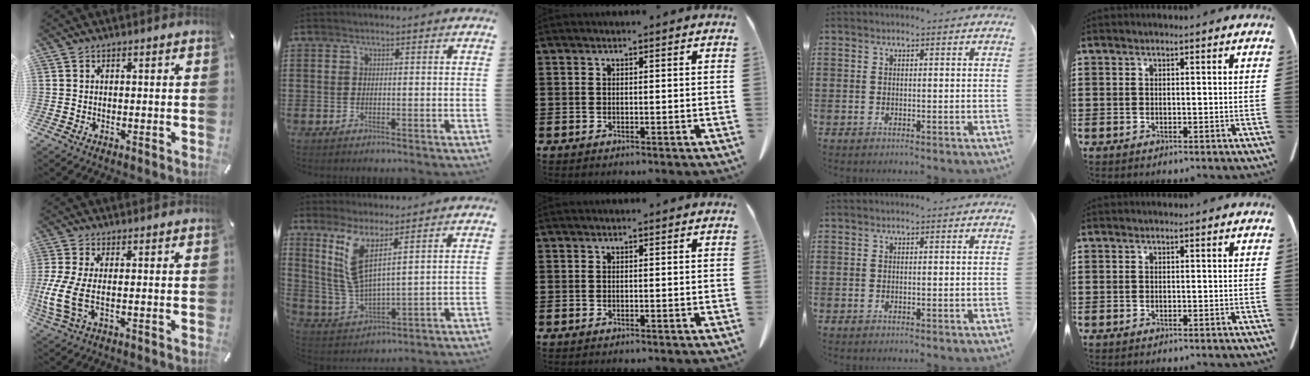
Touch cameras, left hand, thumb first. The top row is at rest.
{"thumb": {"total": 8.4, "force": [-0.5, 3.8, 7.4], "torque": [-0.164, -0.015, -0.004]}, "index": {"total": 7.9, "force": [4.7, 1.9, 6.1], "torque": [-0.154, -0.020, 0.077]}}